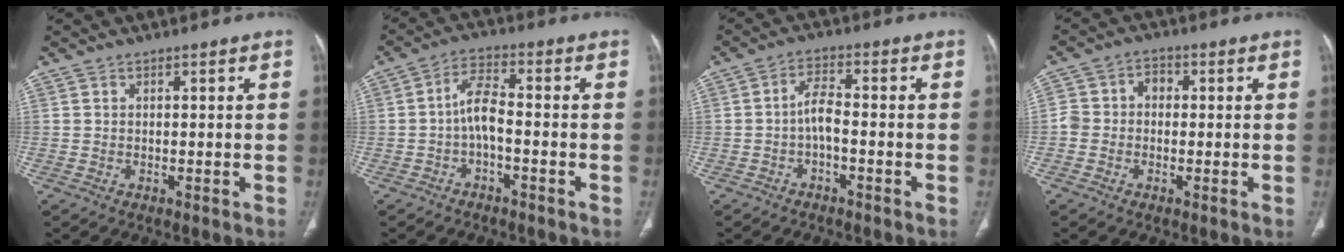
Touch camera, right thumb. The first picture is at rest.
{"total": 5.1, "force": [-1.5, 1.8, 4.6], "torque": [-0.090, 0.028, -0.035]}
{"total": 3.9, "force": [-1.3, 1.3, 3.4], "torque": [-0.065, 0.022, -0.028]}
{"total": 5.0, "force": [-0.5, 4.2, 2.7], "torque": [-0.038, 0.025, -0.017]}